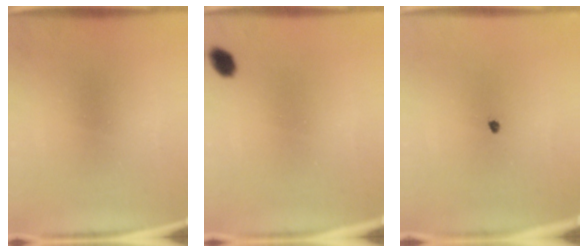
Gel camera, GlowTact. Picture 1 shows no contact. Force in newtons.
{"total": 2.5}
{"total": 0.7}